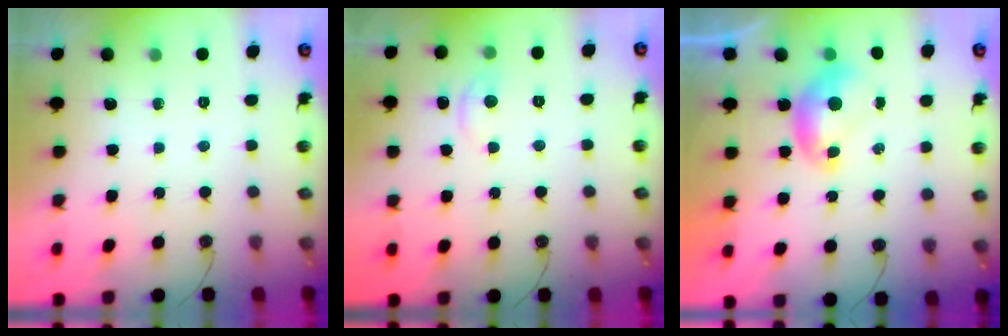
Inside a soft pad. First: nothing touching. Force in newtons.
{"total": 1.3, "press": 1.2, "slide": 0.4}
{"total": 0.0}